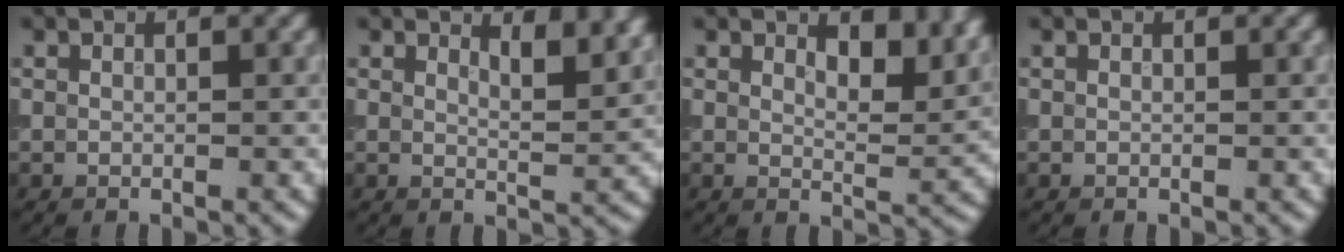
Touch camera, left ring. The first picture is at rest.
{"total": 3.6, "force": [2.5, 1.2, 2.4], "torque": [-0.025, 0.000, 0.034]}
{"total": 4.7, "force": [3.0, 1.8, 3.1], "torque": [-0.045, -0.005, 0.040]}
{"total": 0.0}